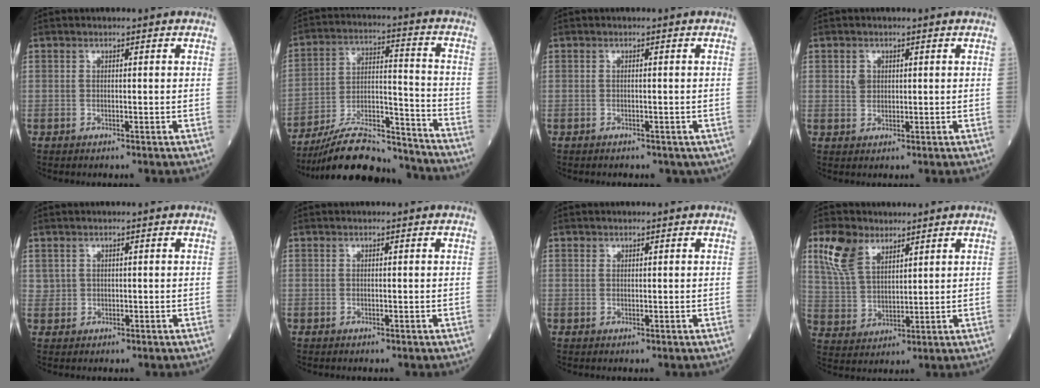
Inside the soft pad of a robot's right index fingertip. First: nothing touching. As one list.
[{"total": 17.3, "force": [-16.1, 2.7, 5.9], "torque": [-0.112, 0.023, -0.270]}, {"total": 2.9, "force": [-1.9, 1.6, 1.5], "torque": [-0.017, -0.004, -0.016]}, {"total": 2.0, "force": [0.7, 1.7, 0.8], "torque": [-0.014, -0.001, 0.013]}, {"total": 1.4, "force": [0.7, 1.2, 0.1], "torque": [0.011, 0.004, 0.008]}, {"total": 0.0}, {"total": 0.5, "force": [0.4, 0.4, 0.1], "torque": [0.001, -0.001, 0.004]}, {"total": 8.4, "force": [5.3, 4.2, 5.0], "torque": [-0.120, 0.016, 0.112]}]